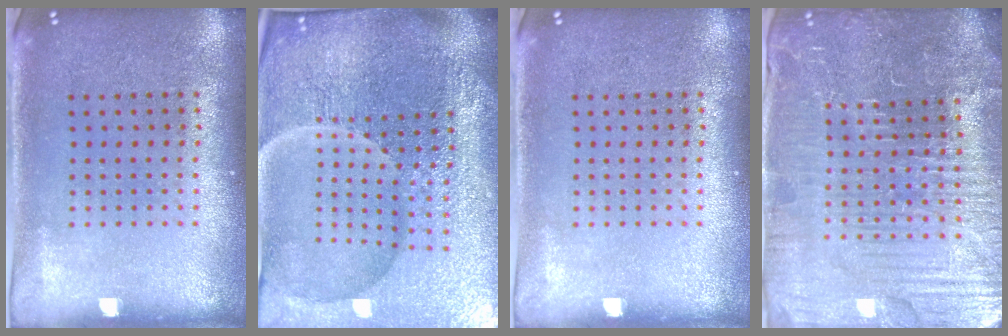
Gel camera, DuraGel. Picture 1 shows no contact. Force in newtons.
{"total": 7.2, "press": 6.3, "slide": 3.5}
{"total": 0.0}
{"total": 5.6, "press": 5.2, "slide": 2.3}